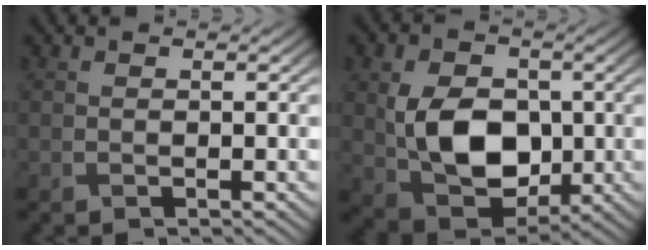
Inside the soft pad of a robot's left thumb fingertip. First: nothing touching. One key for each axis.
{"total": 10.3, "fx": -0.3, "fy": 7.2, "fz": 7.3, "tx": -0.152, "ty": -0.011, "tz": -0.007}